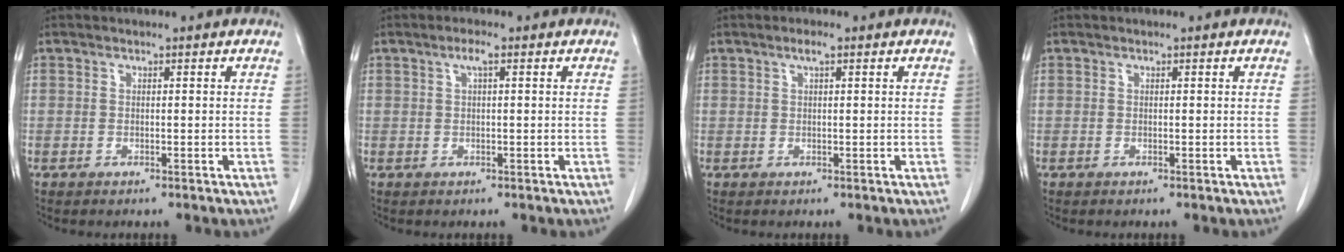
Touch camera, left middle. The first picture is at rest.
{"total": 1.7, "force": [0.7, 0.2, 1.5], "torque": [-0.030, 0.005, 0.011]}
{"total": 1.4, "force": [0.8, 0.2, 1.1], "torque": [-0.023, 0.003, 0.013]}
{"total": 0.0}